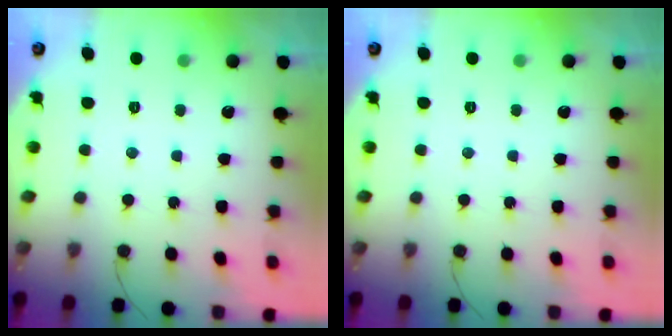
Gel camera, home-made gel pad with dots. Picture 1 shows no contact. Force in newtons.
{"total": 0.0}